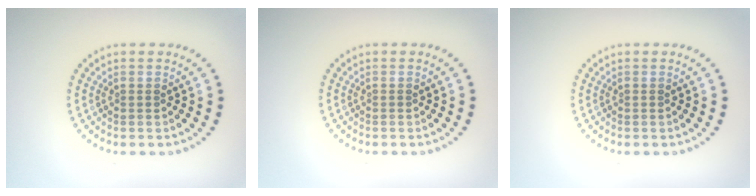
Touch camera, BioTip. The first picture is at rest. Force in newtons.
{"total": 0.0}
{"total": 0.0}